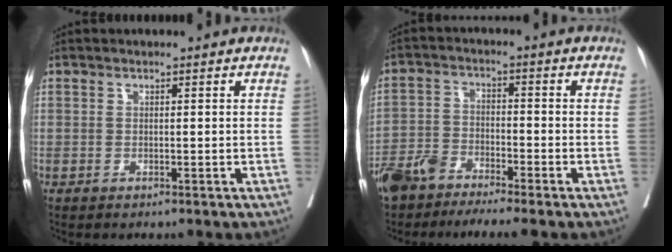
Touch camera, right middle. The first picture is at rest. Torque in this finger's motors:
{"motor_torque": [1.02, -1.10, 0.45, 0.21]}